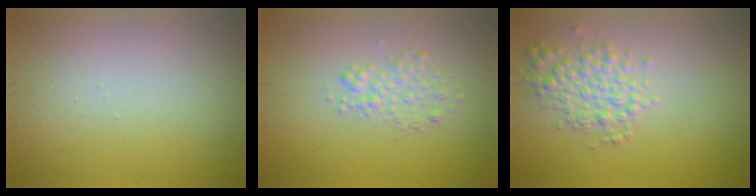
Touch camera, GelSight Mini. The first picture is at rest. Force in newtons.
{"total": 1.7, "press": 1.7, "slide": 0.1}
{"total": 2.8, "press": 2.8, "slide": 0.1}